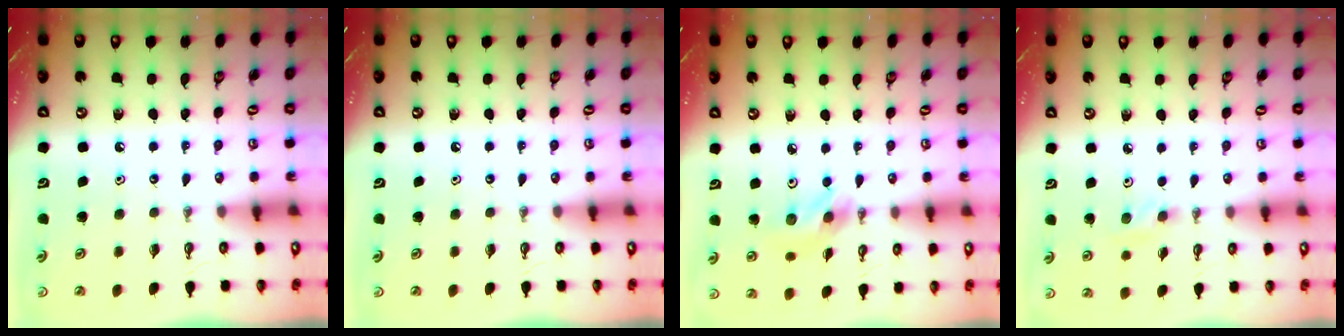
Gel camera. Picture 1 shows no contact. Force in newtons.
{"total": 0.0}
{"total": 7.5, "press": 7.5, "slide": 0.7}
{"total": 4.2, "press": 4.2, "slide": 0.6}